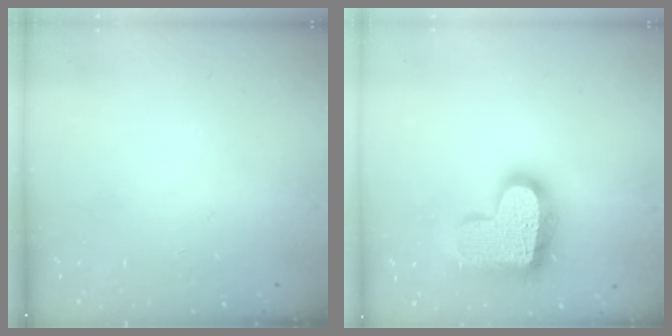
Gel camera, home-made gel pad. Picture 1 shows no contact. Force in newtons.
{"total": 19.5, "press": 19.5, "slide": 1.4}